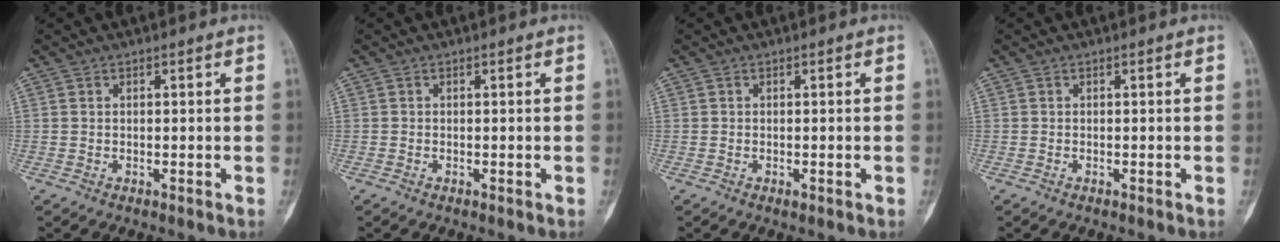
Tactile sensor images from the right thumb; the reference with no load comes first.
{"total": 0.0}
{"total": 1.0, "force": [-0.3, 0.4, 0.8], "torque": [-0.009, 0.003, -0.001]}
{"total": 0.0}